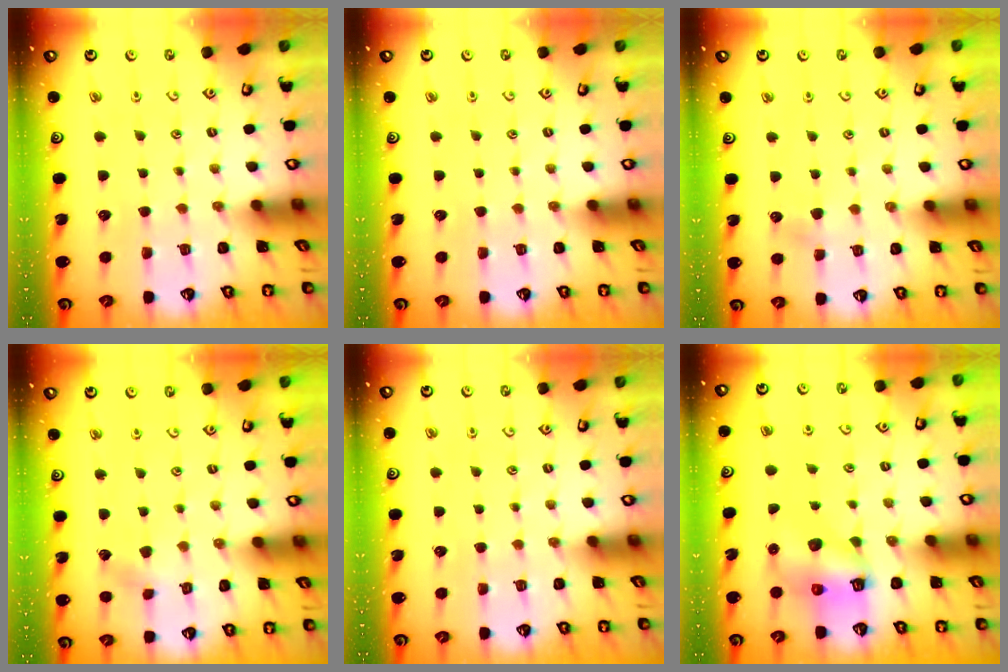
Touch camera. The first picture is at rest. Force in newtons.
{"total": 0.0}
{"total": 3.0, "press": 3.0, "slide": 0.2}
{"total": 2.5, "press": 2.5, "slide": 0.2}
{"total": 0.0}
{"total": 7.2, "press": 7.1, "slide": 0.9}